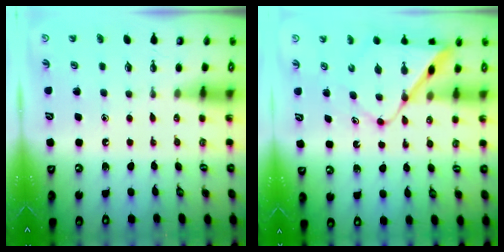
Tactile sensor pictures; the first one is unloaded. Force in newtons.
{"total": 9.4, "press": 9.4, "slide": 0.7}